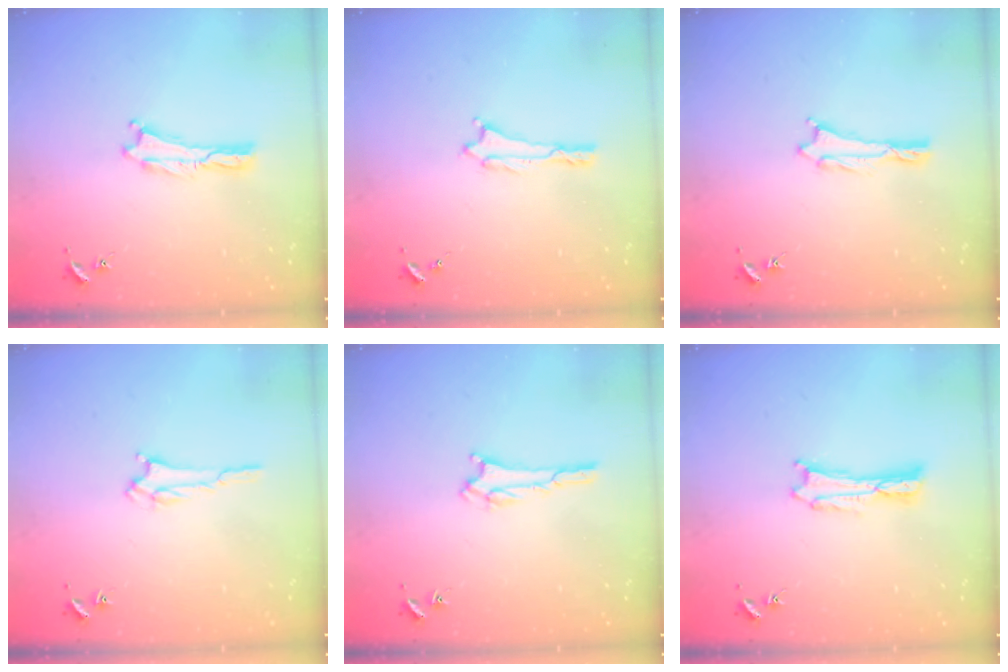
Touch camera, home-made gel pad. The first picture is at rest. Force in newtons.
{"total": 0.0}
{"total": 0.7, "press": 0.7, "slide": 0.1}
{"total": 1.5, "press": 1.5, "slide": 0.2}
{"total": 1.8, "press": 1.8, "slide": 0.2}
{"total": 0.5, "press": 0.5, "slide": 0.2}